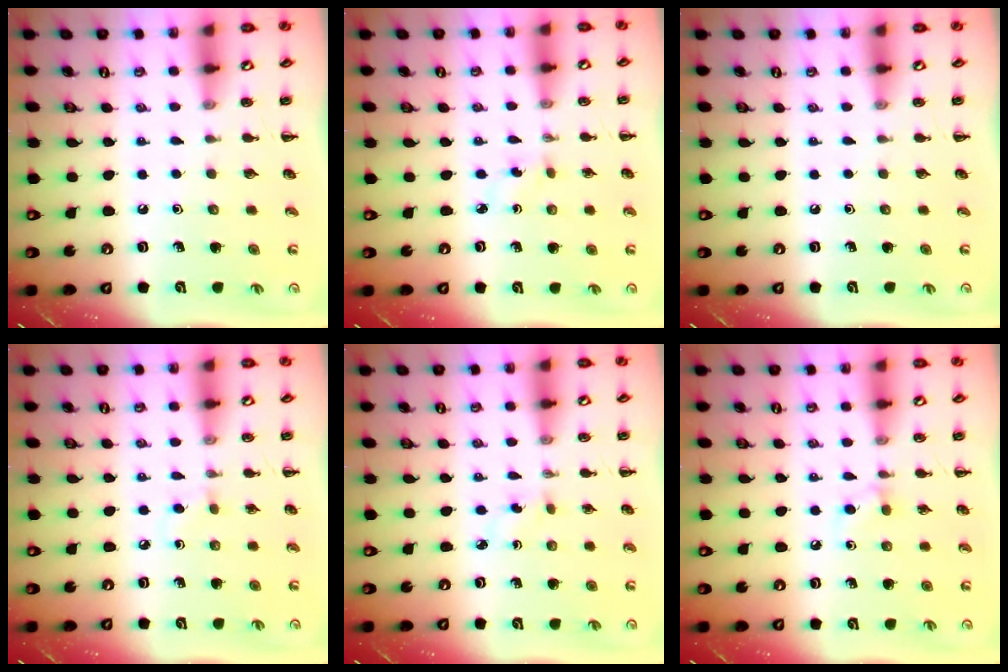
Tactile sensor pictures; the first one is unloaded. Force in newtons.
{"total": 1.8, "press": 1.6, "slide": 0.7}
{"total": 0.0}
{"total": 2.7, "press": 2.5, "slide": 0.9}
{"total": 1.8, "press": 1.6, "slide": 0.7}
{"total": 5.0, "press": 4.6, "slide": 2.0}